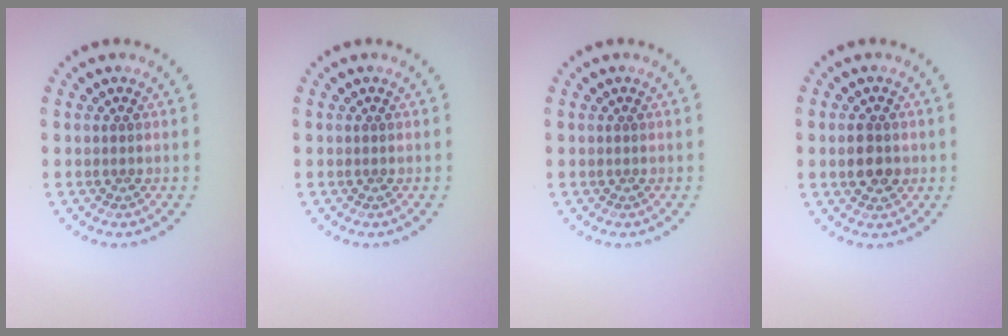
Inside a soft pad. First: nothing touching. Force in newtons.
{"total": 0.0}
{"total": 0.0}
{"total": 2.9, "press": 2.9, "slide": 0.1}